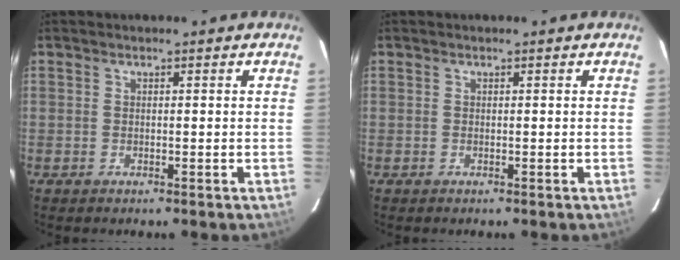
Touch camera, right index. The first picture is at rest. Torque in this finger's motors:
{"motor_torque": [0.00, 0.01, 0.00, 0.01]}